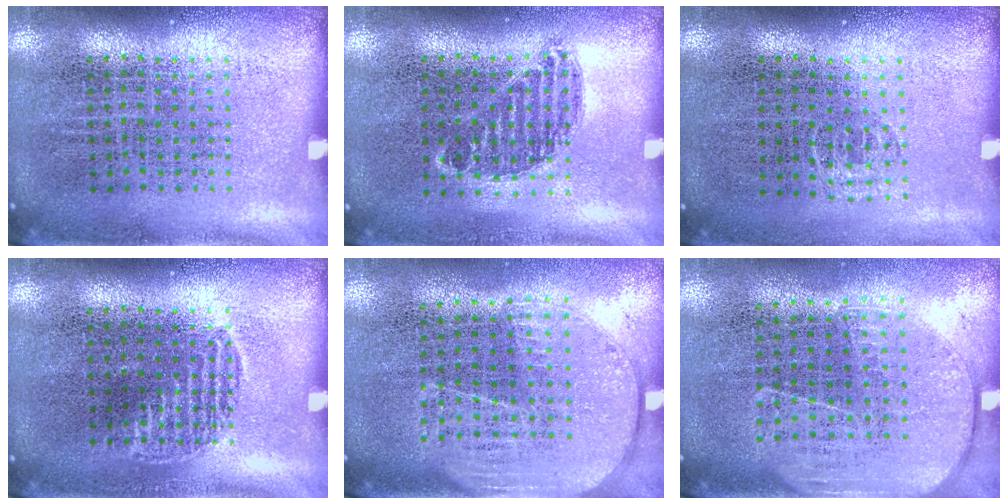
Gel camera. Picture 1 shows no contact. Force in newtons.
{"total": 0.8, "press": 0.7, "slide": 0.4}
{"total": 0.5, "press": 0.4, "slide": 0.3}
{"total": 0.9, "press": 0.8, "slide": 0.2}
{"total": 1.7, "press": 1.4, "slide": 0.8}
{"total": 1.7, "press": 1.5, "slide": 0.9}